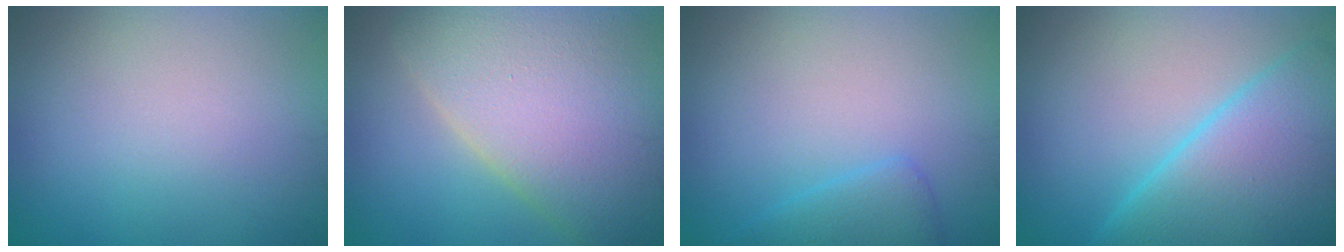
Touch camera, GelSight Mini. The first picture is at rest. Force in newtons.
{"total": 9.6, "press": 9.6, "slide": 0.6}
{"total": 2.4, "press": 2.4, "slide": 0.1}
{"total": 9.9, "press": 9.8, "slide": 0.7}